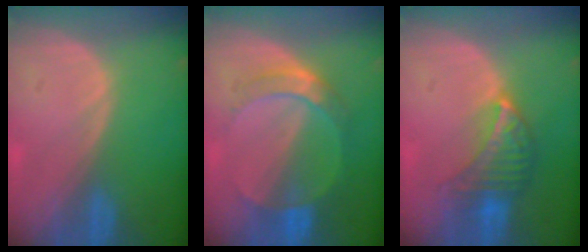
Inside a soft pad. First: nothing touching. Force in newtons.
{"total": 7.1, "press": 6.4, "slide": 3.1}
{"total": 7.0, "press": 6.4, "slide": 2.9}